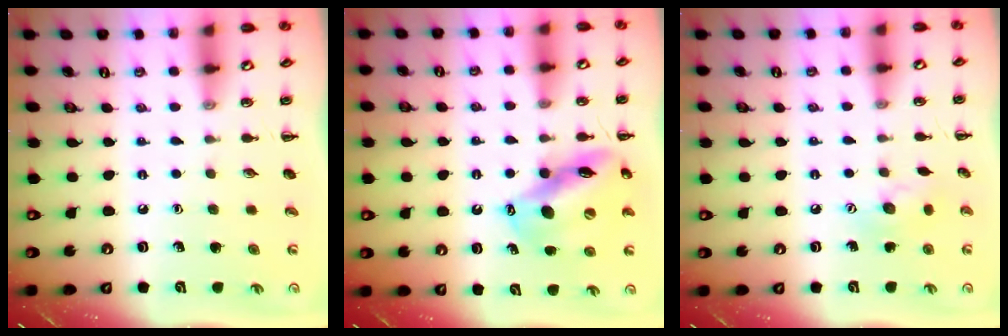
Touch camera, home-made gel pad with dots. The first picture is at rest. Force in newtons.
{"total": 13.6, "press": 13.1, "slide": 3.6}
{"total": 7.8, "press": 7.7, "slide": 1.1}